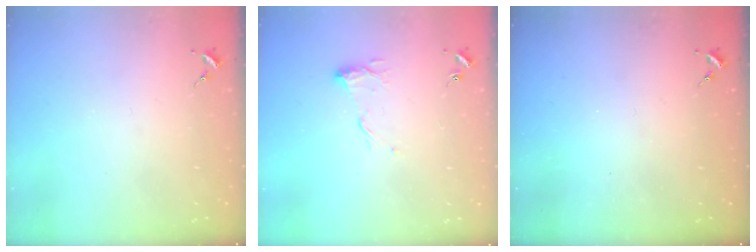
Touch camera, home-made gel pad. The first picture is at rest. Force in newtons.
{"total": 7.9, "press": 7.9, "slide": 0.3}
{"total": 0.0}